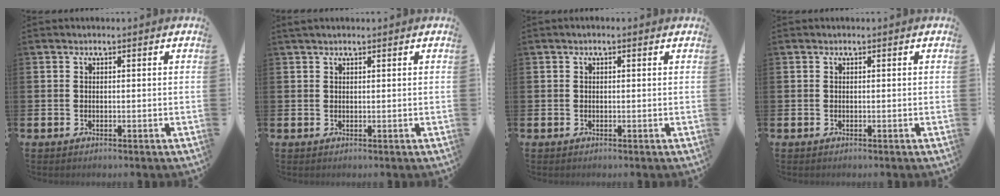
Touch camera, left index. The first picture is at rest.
{"total": 1.1, "force": [1.0, 0.2, 0.4], "torque": [-0.006, 0.001, 0.017]}
{"total": 0.7, "force": [0.5, 0.1, 0.4], "torque": [-0.005, 0.001, 0.009]}
{"total": 0.0}